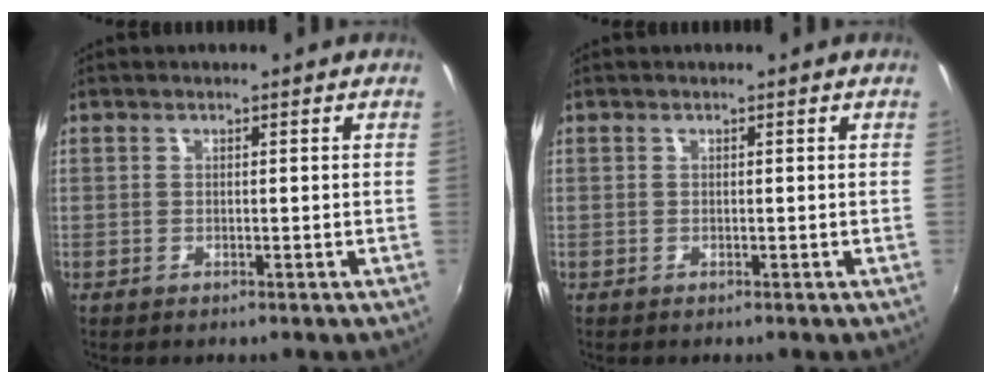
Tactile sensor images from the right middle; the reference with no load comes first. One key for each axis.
{"total": 0.0}